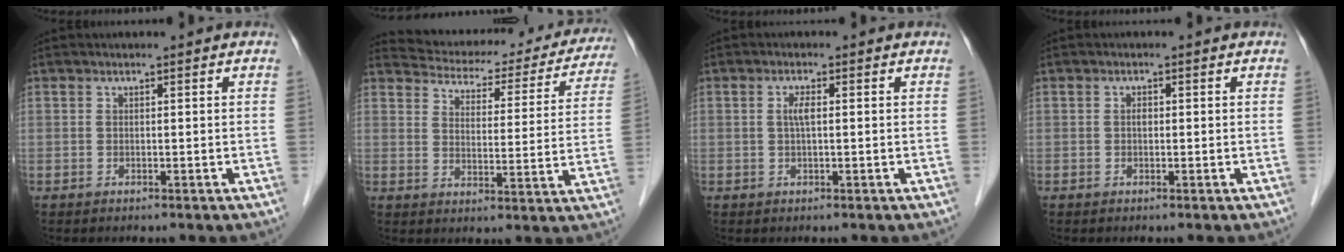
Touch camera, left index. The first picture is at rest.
{"total": 21.9, "force": [20.3, 6.2, 5.5], "torque": [-0.071, -0.026, 0.239]}
{"total": 1.8, "force": [0.2, 0.4, 1.8], "torque": [-0.039, 0.002, 0.005]}
{"total": 0.8, "force": [0.0, 0.5, 0.6], "torque": [-0.012, 0.002, -0.001]}